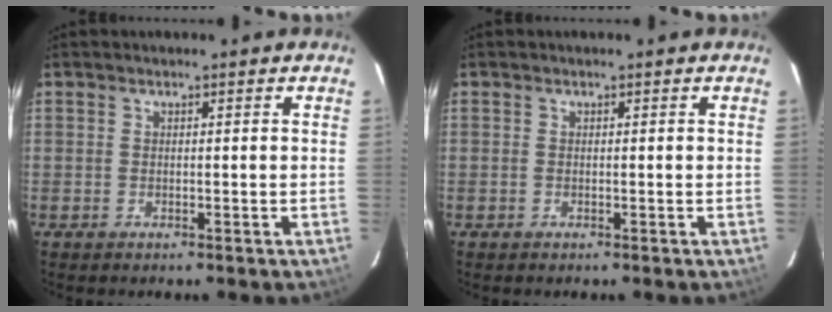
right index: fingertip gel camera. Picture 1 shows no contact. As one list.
[{"total": 0.0}]